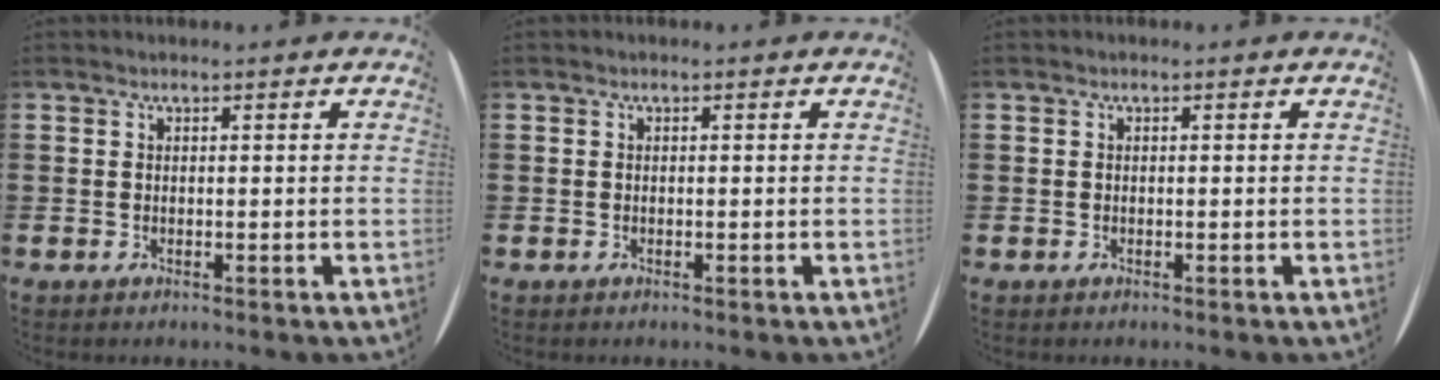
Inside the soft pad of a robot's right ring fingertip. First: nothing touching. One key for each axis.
{"total": 0.0}
{"total": 0.0}